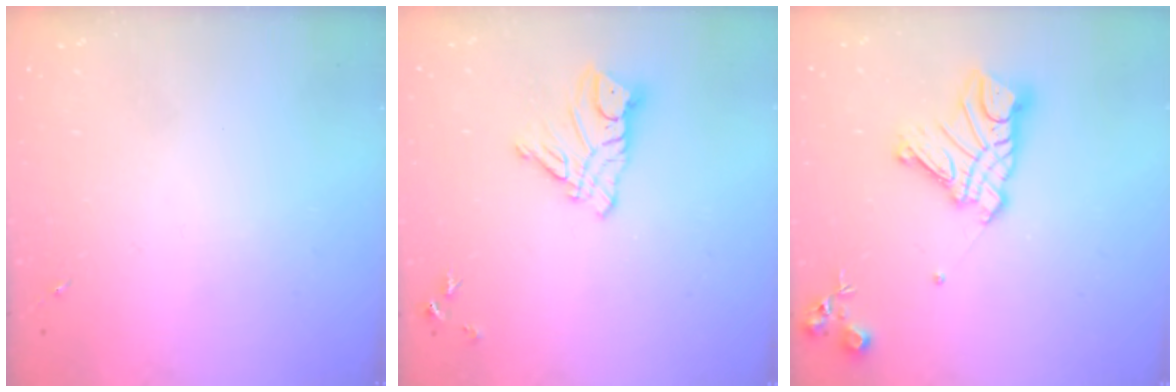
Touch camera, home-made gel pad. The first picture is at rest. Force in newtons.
{"total": 11.1, "press": 11.1, "slide": 1.0}
{"total": 16.4, "press": 16.3, "slide": 1.4}